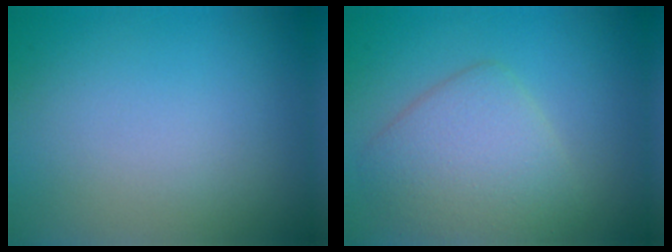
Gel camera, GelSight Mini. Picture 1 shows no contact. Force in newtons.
{"total": 4.8, "press": 4.8, "slide": 0.1}